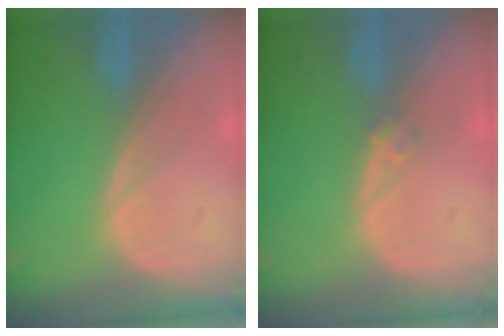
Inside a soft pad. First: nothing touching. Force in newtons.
{"total": 1.2, "press": 1.1, "slide": 0.6}